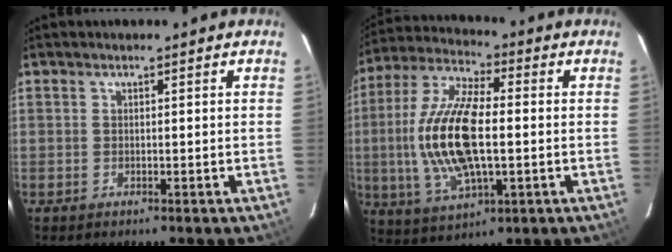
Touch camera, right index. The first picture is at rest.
{"total": 17.6, "force": [-1.0, 7.2, 16.0], "torque": [-0.331, 0.003, -0.016]}